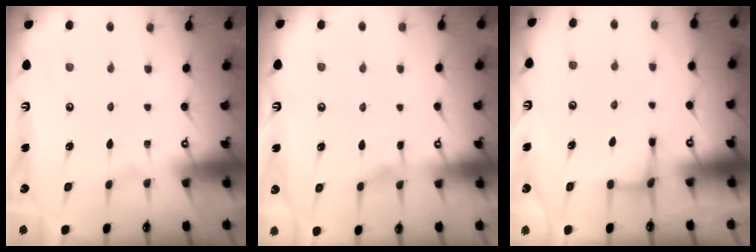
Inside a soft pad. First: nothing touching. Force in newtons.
{"total": 2.9, "press": 2.9, "slide": 0.4}
{"total": 3.0, "press": 3.0, "slide": 0.4}